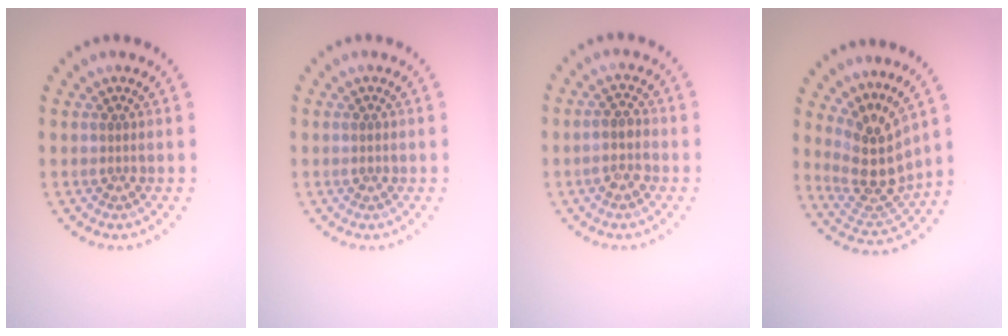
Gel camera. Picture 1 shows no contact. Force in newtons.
{"total": 0.8, "press": 0.8, "slide": 0.2}
{"total": 2.2, "press": 2.1, "slide": 0.7}
{"total": 4.6, "press": 3.8, "slide": 2.5}